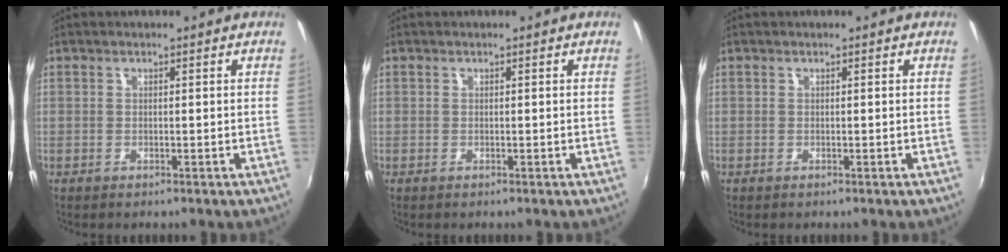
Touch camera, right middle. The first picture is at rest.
{"total": 0.0}
{"total": 0.0}